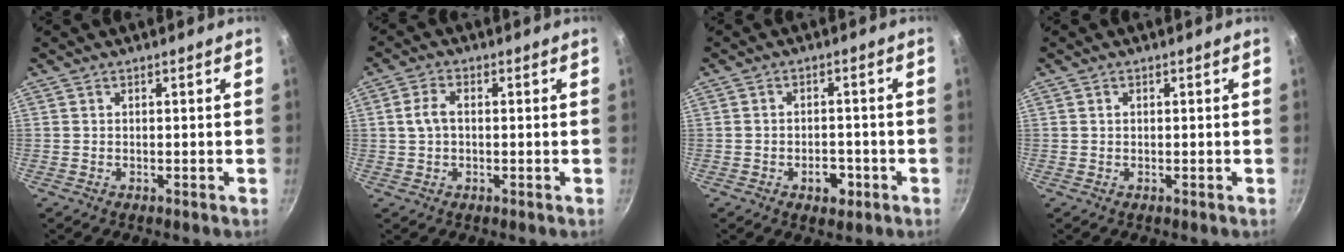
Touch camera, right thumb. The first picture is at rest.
{"total": 4.1, "force": [0.2, 2.6, 3.1], "torque": [-0.061, 0.013, 0.001]}
{"total": 4.5, "force": [-2.0, 2.9, 2.9], "torque": [-0.026, 0.012, -0.026]}
{"total": 0.6, "force": [0.2, 0.5, 0.2], "torque": [-0.003, 0.005, 0.003]}